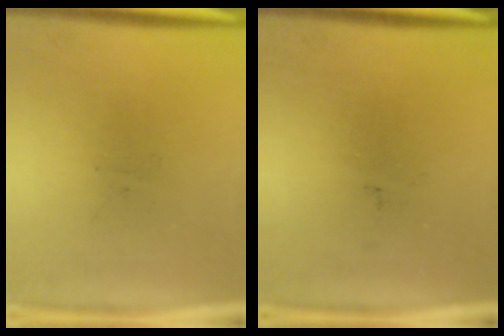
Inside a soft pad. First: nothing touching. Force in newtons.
{"total": 0.0}